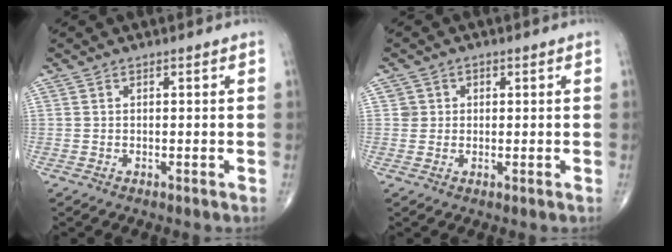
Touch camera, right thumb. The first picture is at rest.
{"total": 2.0, "force": [0.3, 2.0, 0.1], "torque": [0.015, 0.004, 0.001]}